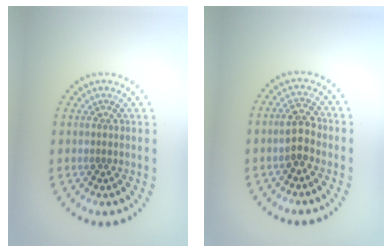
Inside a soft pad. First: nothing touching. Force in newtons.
{"total": 2.5, "press": 2.5, "slide": 0.6}